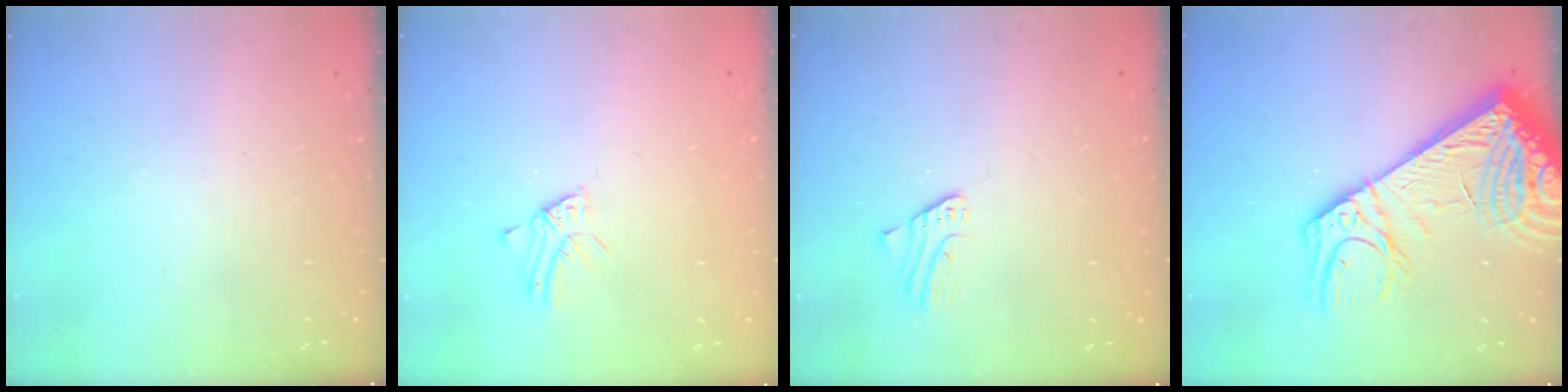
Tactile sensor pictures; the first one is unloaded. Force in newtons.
{"total": 1.8, "press": 1.7, "slide": 0.2}
{"total": 2.3, "press": 2.3, "slide": 0.2}
{"total": 22.3, "press": 21.7, "slide": 4.9}